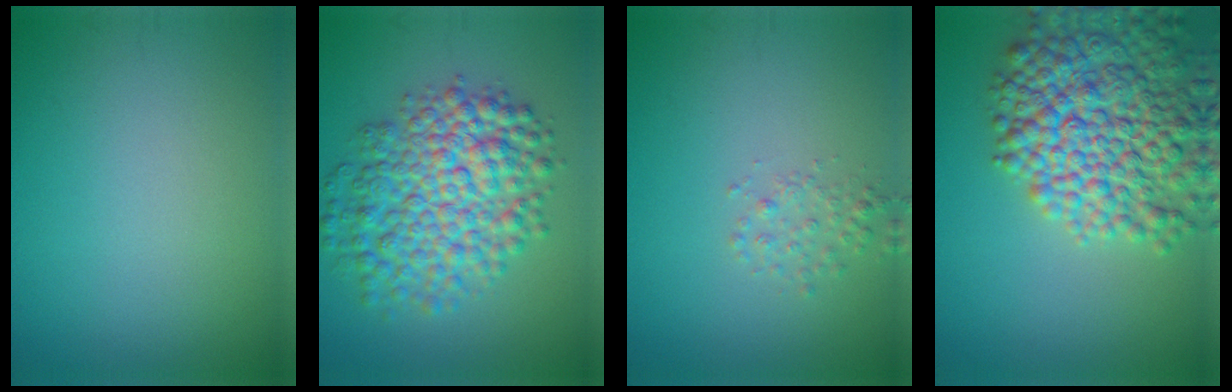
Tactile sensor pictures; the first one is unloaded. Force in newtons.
{"total": 8.0, "press": 8.0, "slide": 0.1}
{"total": 1.4, "press": 1.4, "slide": 0.1}
{"total": 10.3, "press": 10.3, "slide": 0.5}